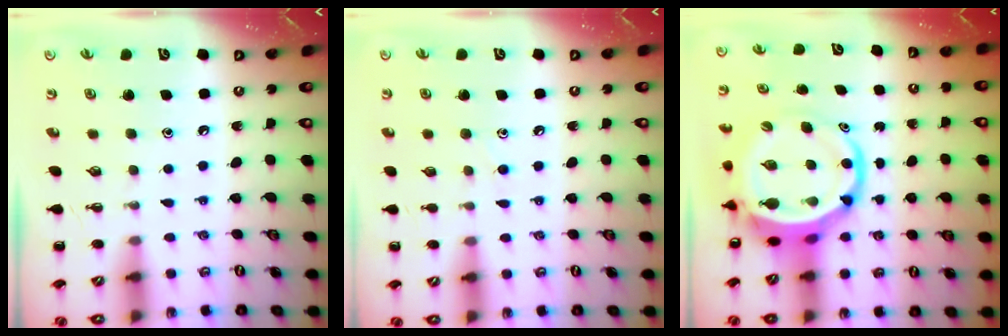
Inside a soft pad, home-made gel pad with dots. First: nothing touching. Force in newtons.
{"total": 4.5, "press": 4.3, "slide": 1.5}
{"total": 9.5, "press": 9.0, "slide": 3.1}